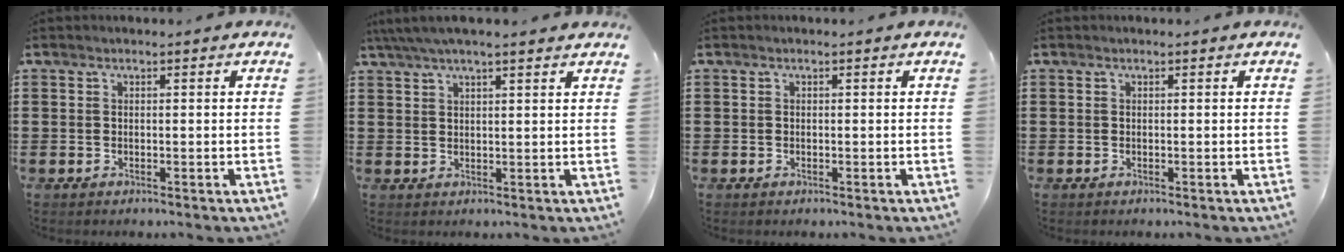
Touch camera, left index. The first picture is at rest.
{"total": 4.1, "force": [3.3, 0.4, 2.4], "torque": [-0.055, -0.003, 0.060]}
{"total": 0.0}
{"total": 0.0}